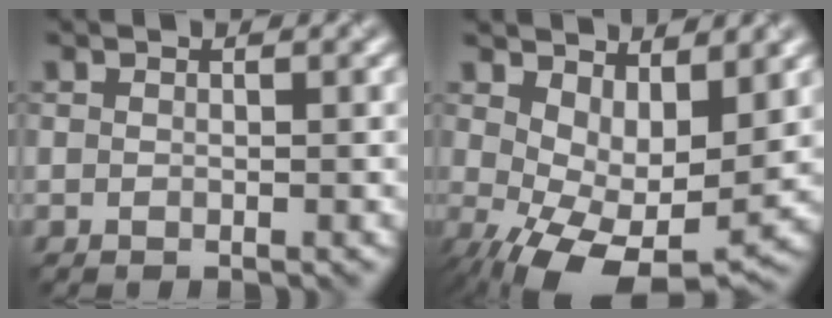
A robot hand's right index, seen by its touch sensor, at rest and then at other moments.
{"total": 7.6, "force": [0.2, 3.7, 6.6], "torque": [-0.120, -0.019, 0.013]}